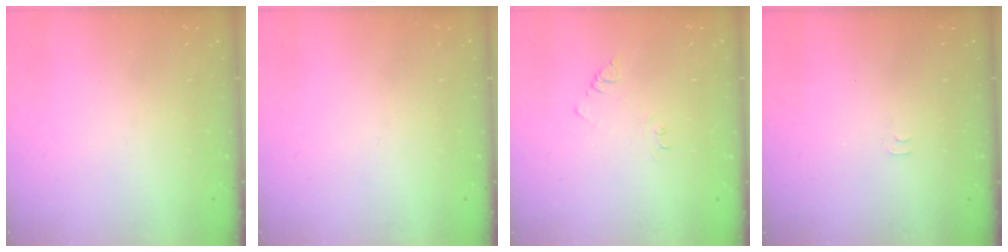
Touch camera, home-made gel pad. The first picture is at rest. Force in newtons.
{"total": 0.0}
{"total": 3.0, "press": 3.0, "slide": 0.4}
{"total": 3.6, "press": 3.6, "slide": 0.4}